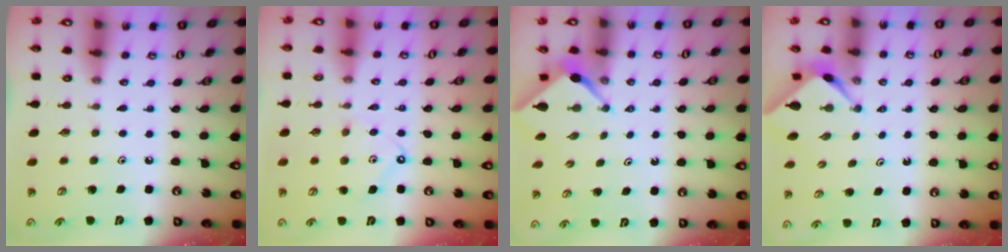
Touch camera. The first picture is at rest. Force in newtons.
{"total": 7.4, "press": 7.4, "slide": 0.8}
{"total": 2.5, "press": 2.5, "slide": 0.3}
{"total": 2.3, "press": 2.3, "slide": 0.2}